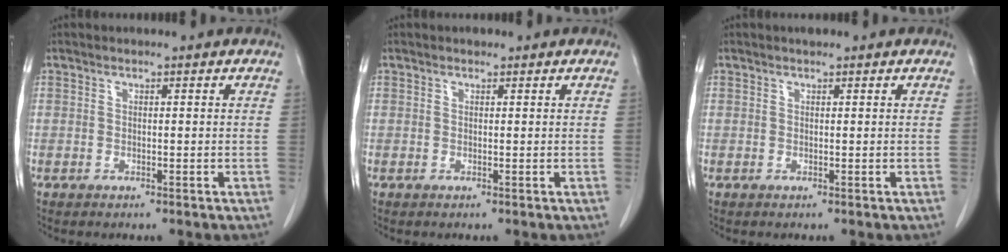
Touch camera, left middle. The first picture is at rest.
{"total": 0.5, "force": [0.4, 0.3, 0.1], "torque": [-0.009, 0.005, 0.005]}
{"total": 0.7, "force": [0.5, 0.2, 0.4], "torque": [-0.013, 0.005, 0.009]}